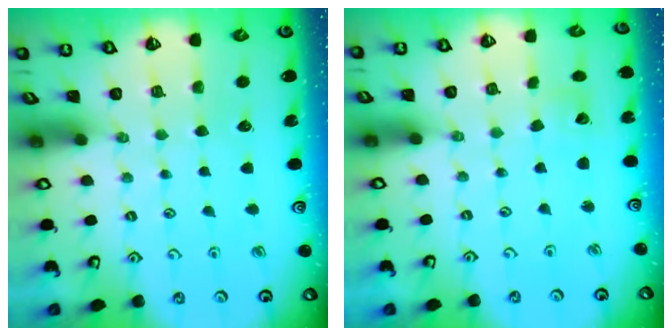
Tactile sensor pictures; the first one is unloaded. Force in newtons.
{"total": 3.6, "press": 3.6, "slide": 0.4}